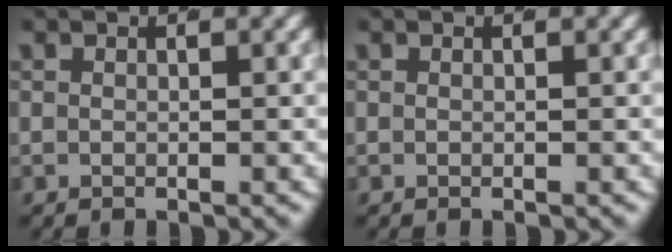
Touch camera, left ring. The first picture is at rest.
{"total": 0.0}